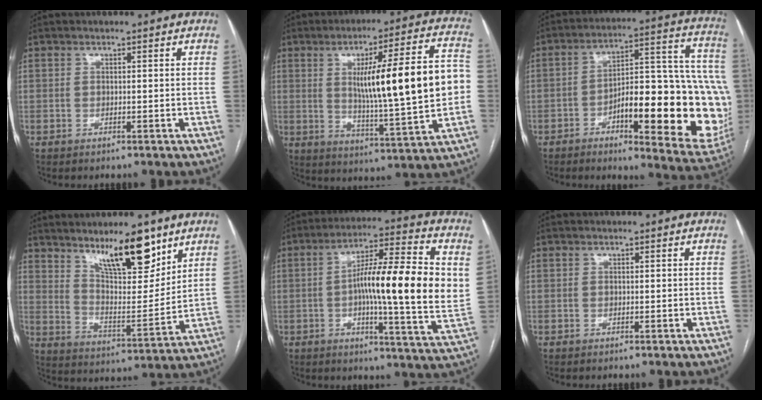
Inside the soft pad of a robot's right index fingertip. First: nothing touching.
{"total": 19.6, "force": [1.5, 1.9, 19.5], "torque": [-0.295, 0.016, 0.024]}
{"total": 26.2, "force": [-5.9, 7.0, 24.6], "torque": [-0.261, 0.029, -0.064]}
{"total": 13.2, "force": [9.3, 3.2, 8.8], "torque": [-0.140, -0.008, 0.166]}
{"total": 18.4, "force": [1.2, 1.7, 18.3], "torque": [-0.285, 0.011, 0.006]}
{"total": 0.0}